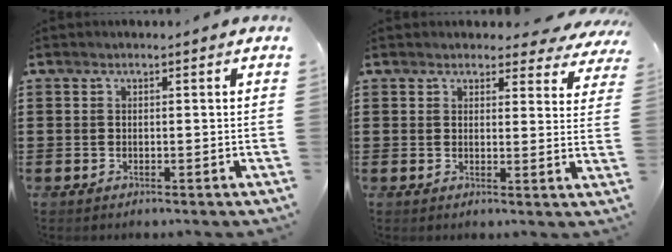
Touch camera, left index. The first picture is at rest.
{"total": 3.5, "force": [3.2, 0.9, 1.0], "torque": [-0.014, -0.015, 0.056]}